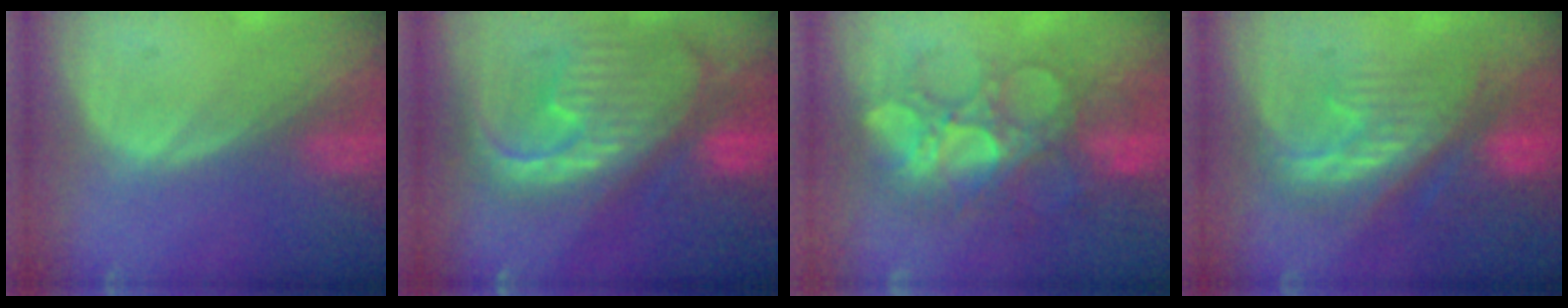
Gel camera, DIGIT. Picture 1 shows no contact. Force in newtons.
{"total": 12.5, "press": 10.7, "slide": 6.5}
{"total": 8.8, "press": 8.6, "slide": 1.6}
{"total": 9.2, "press": 8.7, "slide": 3.2}